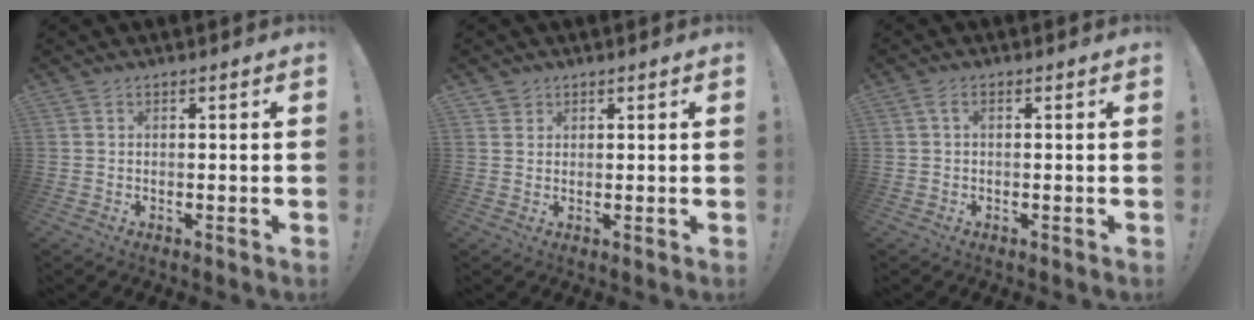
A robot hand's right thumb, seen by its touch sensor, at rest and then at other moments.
{"total": 1.8, "force": [1.3, 1.3, 0.1], "torque": [0.003, -0.007, 0.024]}
{"total": 1.7, "force": [0.0, 0.8, 1.5], "torque": [-0.024, 0.003, 0.000]}